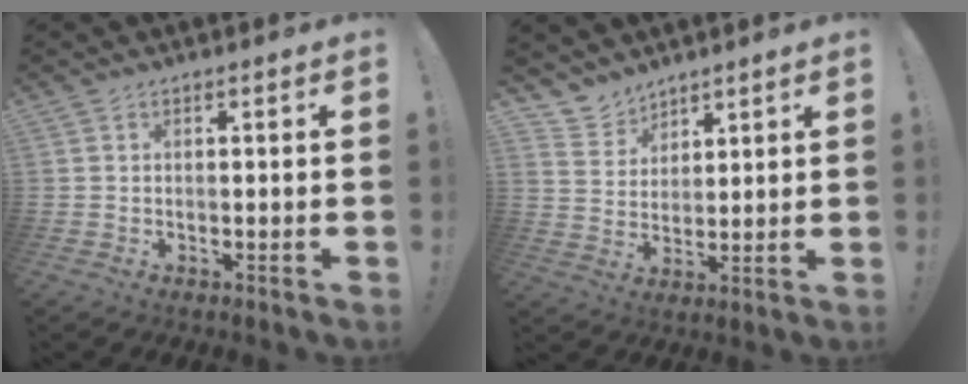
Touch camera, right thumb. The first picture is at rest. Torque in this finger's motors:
{"motor_torque": [-0.35, 0.35, -0.51, 0.42, 0.03]}